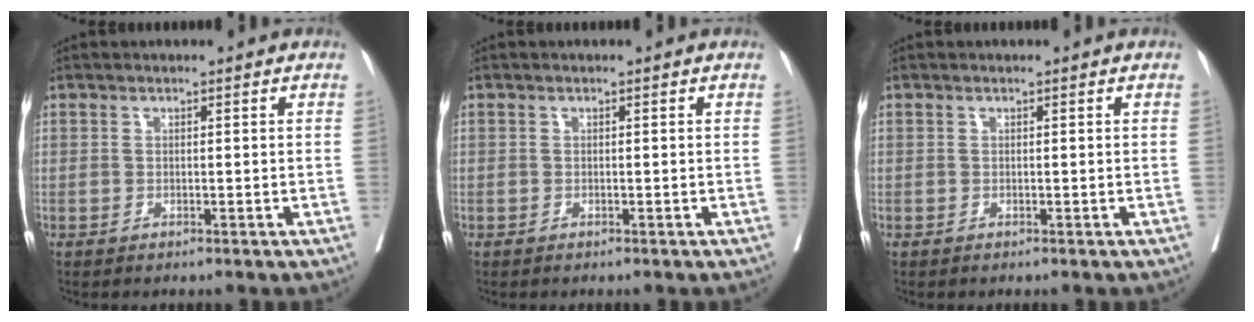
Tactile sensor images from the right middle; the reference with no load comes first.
{"total": 0.6, "force": [-0.1, 0.6, -0.1], "torque": [0.008, 0.007, -0.006]}
{"total": 0.0}